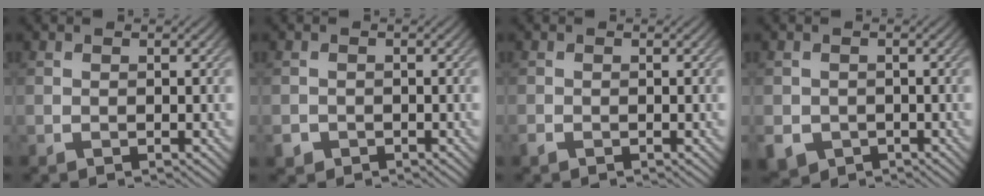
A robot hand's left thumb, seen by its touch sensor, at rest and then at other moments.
{"total": 1.7, "force": [-1.0, 1.3, 0.4], "torque": [-0.008, -0.007, -0.025]}
{"total": 0.7, "force": [-0.5, 0.3, 0.3], "torque": [-0.007, -0.003, -0.012]}
{"total": 3.9, "force": [-1.7, 3.3, 1.3], "torque": [-0.033, -0.022, -0.028]}